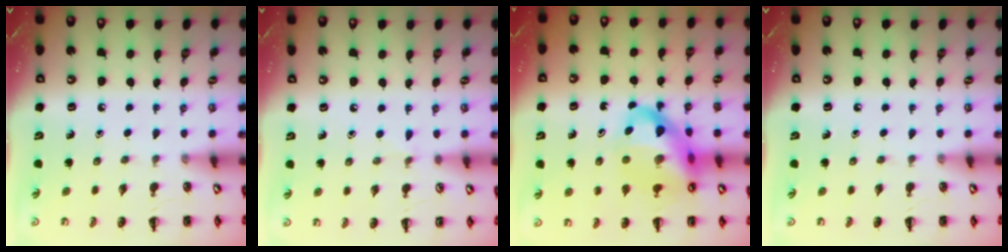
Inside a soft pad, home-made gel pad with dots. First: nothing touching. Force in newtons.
{"total": 2.8, "press": 2.5, "slide": 1.1}
{"total": 17.9, "press": 17.3, "slide": 4.5}
{"total": 0.0}